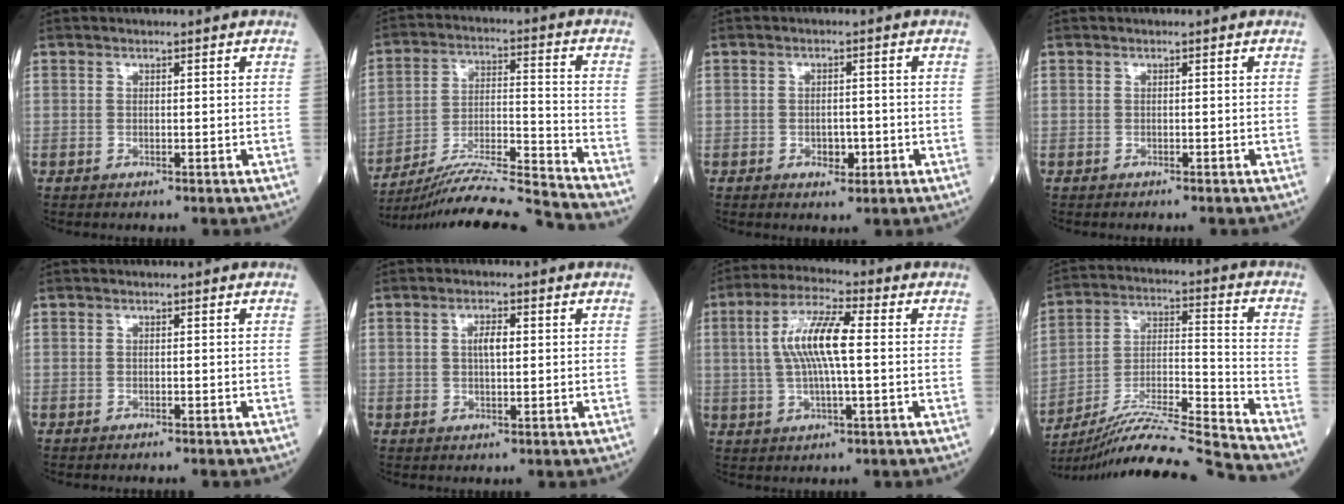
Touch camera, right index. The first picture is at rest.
{"total": 17.1, "force": [-16.3, -2.6, 4.4], "torque": [-0.074, 0.005, -0.274]}
{"total": 2.9, "force": [-1.0, 1.6, 2.2], "torque": [-0.031, 0.004, -0.010]}
{"total": 0.6, "force": [-0.5, 0.0, 0.1], "torque": [0.001, 0.000, -0.010]}
{"total": 0.9, "force": [-0.8, 0.0, 0.2], "torque": [-0.003, 0.000, -0.012]}
{"total": 2.8, "force": [0.5, 0.9, 2.6], "torque": [-0.049, 0.003, 0.009]}
{"total": 9.5, "force": [0.9, 1.6, 9.3], "torque": [-0.189, 0.013, 0.014]}
{"total": 20.7, "force": [-19.3, -3.0, 6.8], "torque": [-0.137, -0.012, -0.328]}